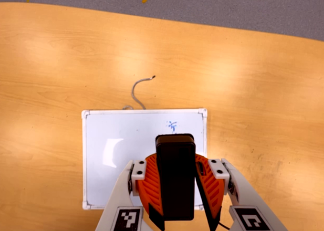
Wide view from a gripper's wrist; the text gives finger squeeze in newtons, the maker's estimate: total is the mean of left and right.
{"total": 11.0, "left": 10.4, "right": 11.6}